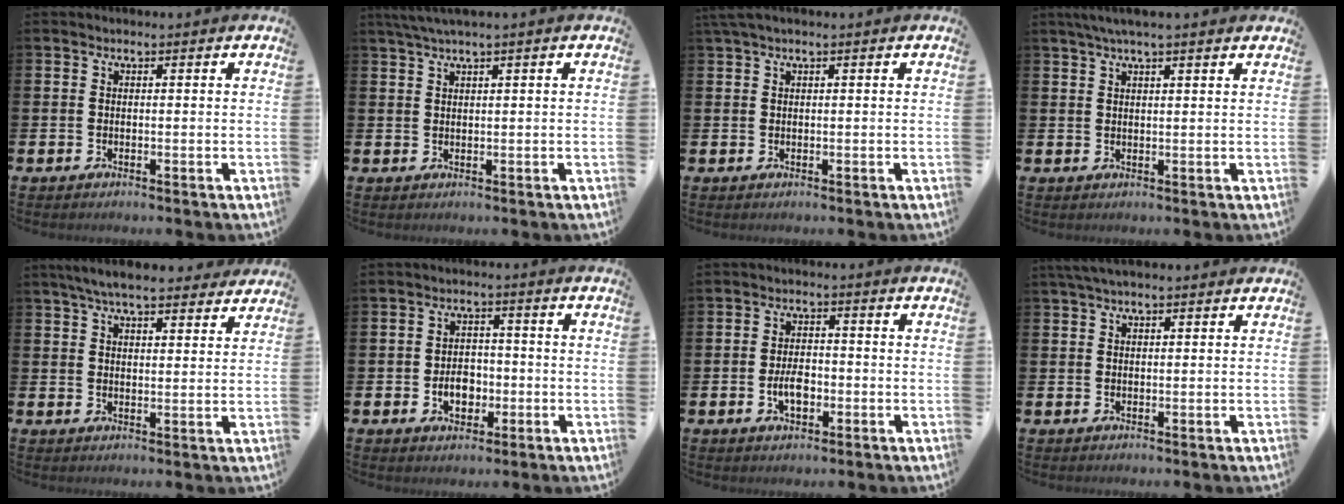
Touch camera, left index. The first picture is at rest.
{"total": 2.4, "force": [1.7, -0.2, 1.7], "torque": [-0.039, 0.004, 0.032]}
{"total": 1.6, "force": [1.5, 0.3, 0.5], "torque": [-0.008, 0.002, 0.027]}
{"total": 3.2, "force": [2.7, 0.2, 1.8], "torque": [-0.037, -0.001, 0.048]}
{"total": 5.9, "force": [5.5, 1.0, 2.1], "torque": [-0.042, -0.020, 0.098]}
{"total": 4.1, "force": [-1.1, 3.0, 2.5], "torque": [-0.033, -0.002, -0.026]}
{"total": 3.8, "force": [-0.9, 2.2, 2.9], "torque": [-0.044, 0.000, -0.019]}
{"total": 2.3, "force": [1.9, 0.5, 1.3], "torque": [-0.025, 0.003, 0.033]}